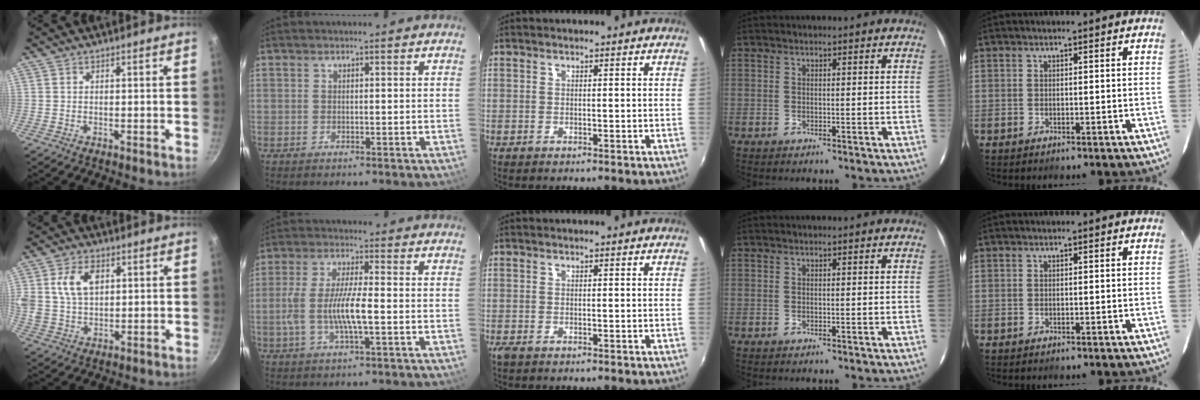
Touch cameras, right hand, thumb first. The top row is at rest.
{"thumb": {"total": 9.1, "force": [2.7, 6.0, 6.2], "torque": [-0.103, 0.000, 0.047]}, "index": {"total": 9.2, "force": [-1.9, 1.5, 8.8], "torque": [-0.177, -0.004, -0.036]}, "middle": {"total": 0.7, "force": [-0.4, 0.3, 0.5], "torque": [-0.011, -0.003, -0.009]}}